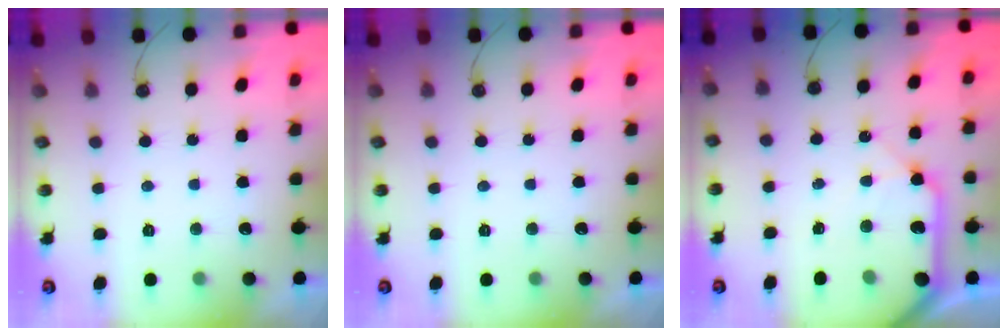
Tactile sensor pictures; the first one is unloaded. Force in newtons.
{"total": 0.0}
{"total": 12.0, "press": 11.9, "slide": 1.6}